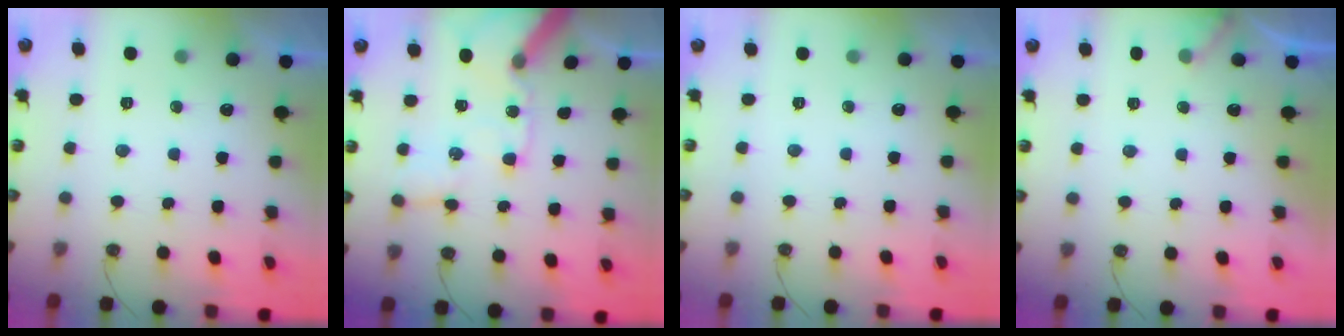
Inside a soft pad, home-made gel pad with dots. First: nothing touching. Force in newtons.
{"total": 12.7, "press": 12.6, "slide": 1.6}
{"total": 0.0}
{"total": 3.7, "press": 3.7, "slide": 0.3}